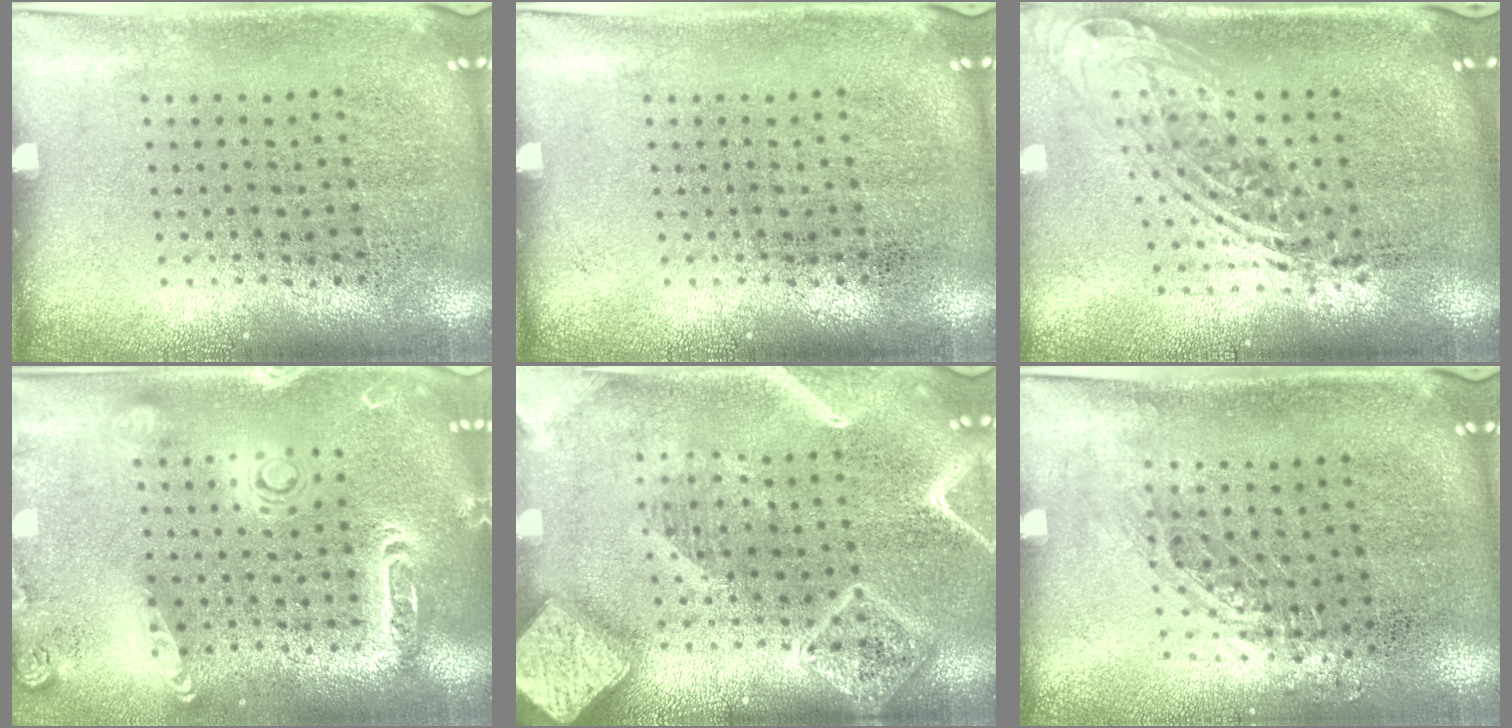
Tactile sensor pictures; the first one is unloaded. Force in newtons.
{"total": 0.0}
{"total": 2.0, "press": 1.5, "slide": 1.2}
{"total": 2.1, "press": 1.9, "slide": 0.8}
{"total": 4.1, "press": 4.1, "slide": 0.5}
{"total": 0.8, "press": 0.8, "slide": 0.2}